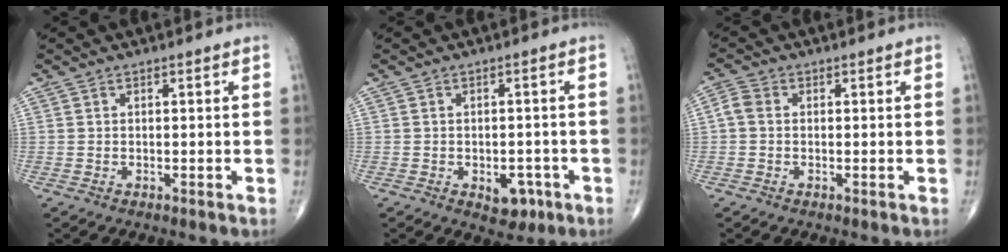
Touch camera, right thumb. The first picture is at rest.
{"total": 4.9, "force": [-1.9, 3.1, 3.2], "torque": [-0.018, 0.009, -0.019]}
{"total": 2.7, "force": [0.1, 2.1, 1.6], "torque": [-0.032, 0.009, -0.007]}